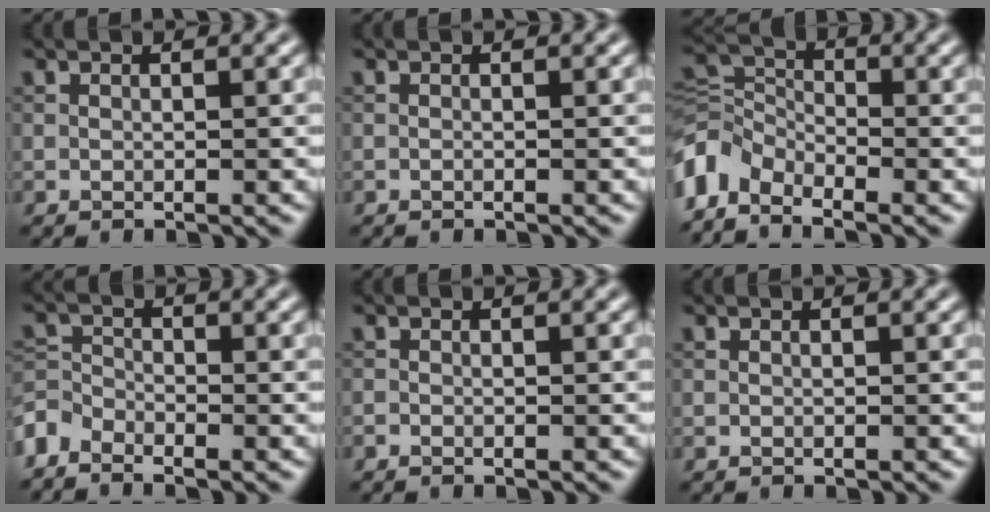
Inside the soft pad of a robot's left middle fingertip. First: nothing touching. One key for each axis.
{"total": 0.0}
{"total": 5.5, "fx": -3.7, "fy": 3.1, "fz": 2.6, "tx": -0.052, "ty": 0.003, "tz": -0.086}
{"total": 2.7, "fx": -2.4, "fy": 1.2, "fz": 0.7, "tx": -0.015, "ty": -0.001, "tz": -0.061}
{"total": 0.0}
{"total": 0.0}